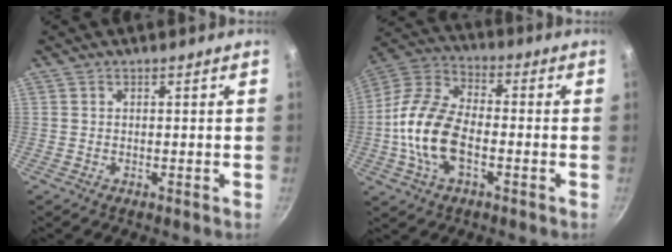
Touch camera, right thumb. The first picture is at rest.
{"total": 15.6, "force": [-3.1, 8.6, 12.6], "torque": [-0.235, 0.035, -0.077]}